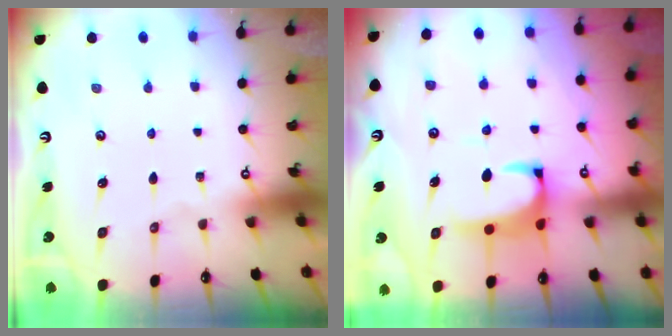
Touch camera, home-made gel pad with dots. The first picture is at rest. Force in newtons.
{"total": 2.4, "press": 2.2, "slide": 1.0}